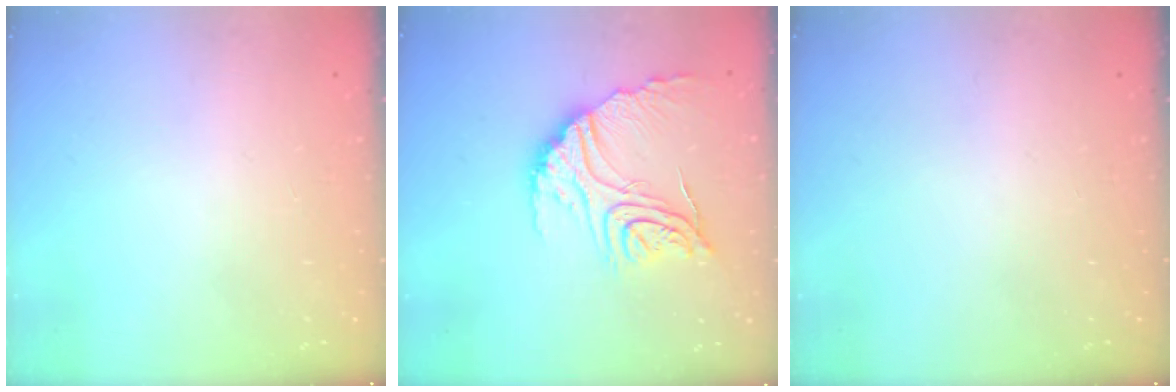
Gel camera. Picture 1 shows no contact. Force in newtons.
{"total": 18.9, "press": 18.8, "slide": 1.8}
{"total": 0.0}